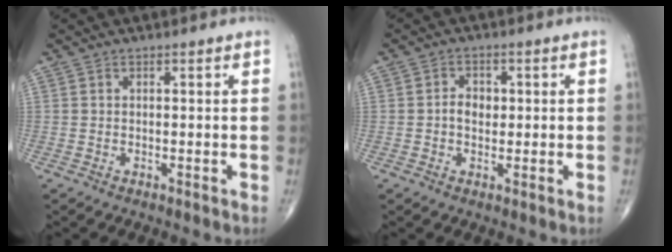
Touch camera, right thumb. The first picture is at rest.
{"total": 3.4, "force": [0.0, 2.5, 2.3], "torque": [-0.024, 0.007, -0.004]}